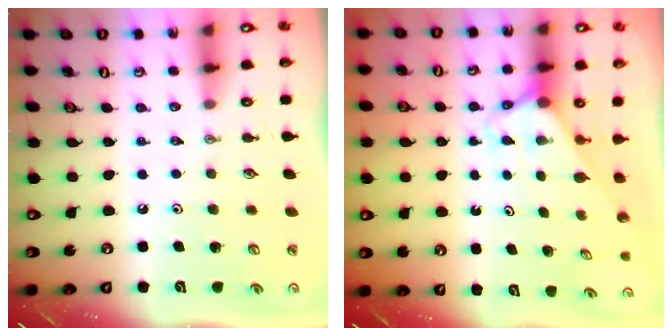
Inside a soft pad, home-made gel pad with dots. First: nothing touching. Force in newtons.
{"total": 2.6, "press": 2.6, "slide": 0.2}